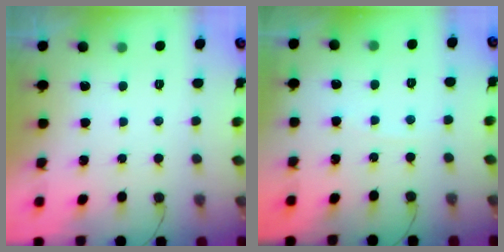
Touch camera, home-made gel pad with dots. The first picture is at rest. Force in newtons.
{"total": 2.3, "press": 2.3, "slide": 0.3}